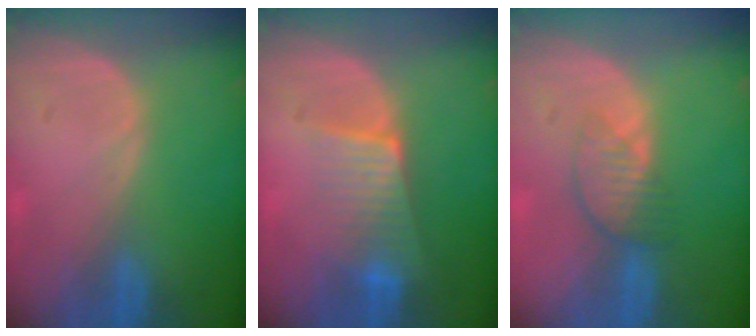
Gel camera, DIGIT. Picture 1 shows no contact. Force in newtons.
{"total": 6.7, "press": 5.9, "slide": 3.1}
{"total": 4.0, "press": 3.5, "slide": 1.8}